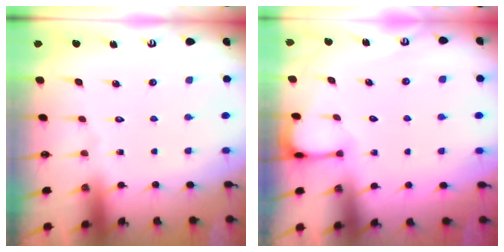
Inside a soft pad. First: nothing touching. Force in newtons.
{"total": 1.9, "press": 1.9, "slide": 0.2}